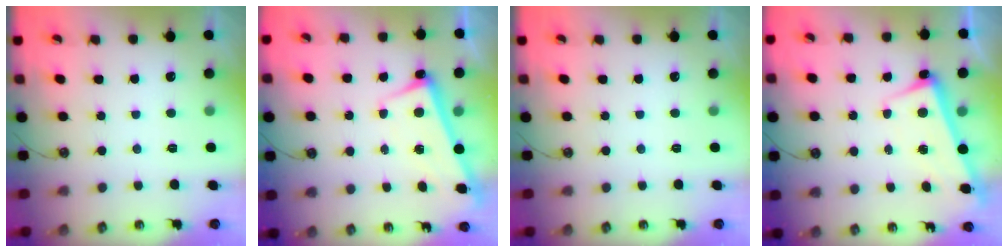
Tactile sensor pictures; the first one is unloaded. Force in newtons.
{"total": 2.6, "press": 2.6, "slide": 0.5}
{"total": 0.0}
{"total": 2.8, "press": 2.6, "slide": 1.0}